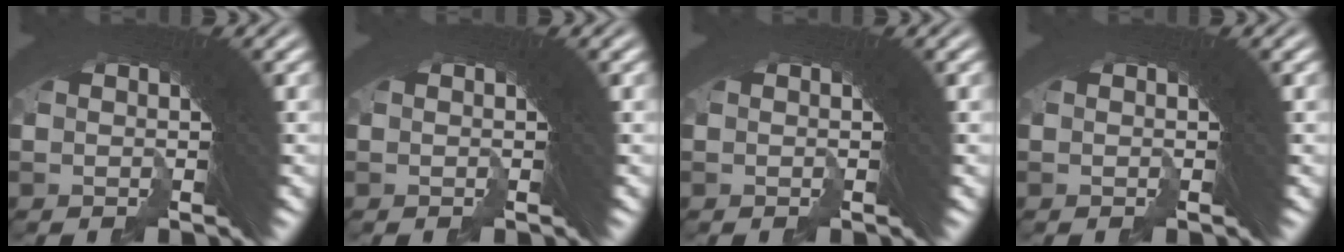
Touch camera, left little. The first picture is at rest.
{"total": 0.0}
{"total": 0.0}
{"total": 0.0}